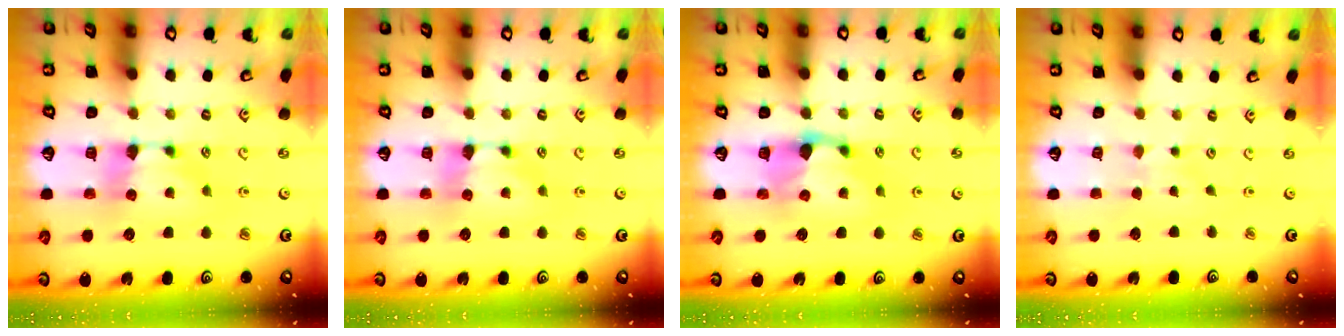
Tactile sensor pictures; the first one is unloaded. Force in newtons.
{"total": 0.0}
{"total": 1.6, "press": 0.6, "slide": 1.5}
{"total": 2.3, "press": 2.3, "slide": 0.3}